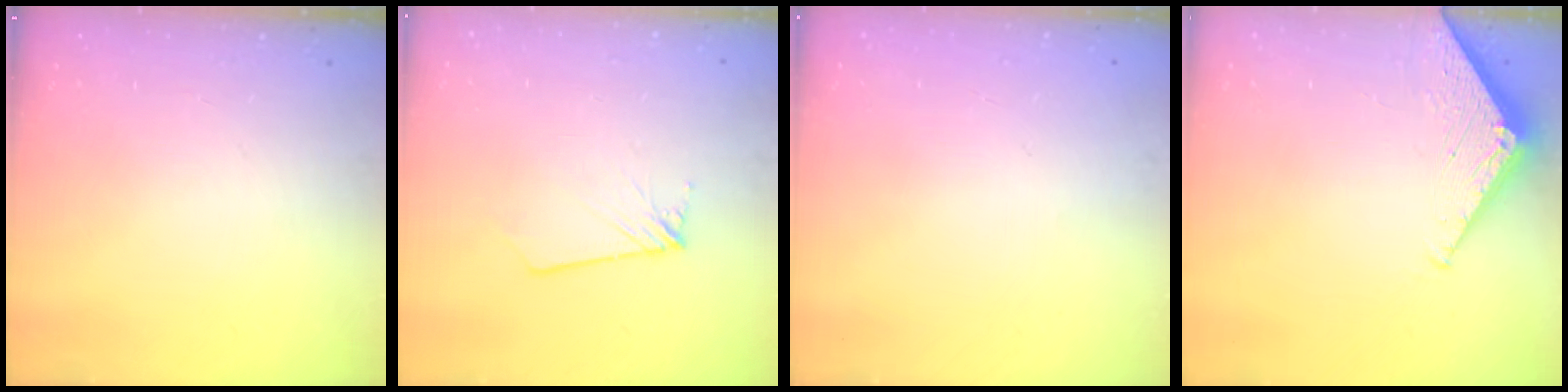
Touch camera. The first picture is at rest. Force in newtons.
{"total": 2.0, "press": 2.0, "slide": 0.1}
{"total": 0.0}
{"total": 3.2, "press": 3.2, "slide": 0.3}